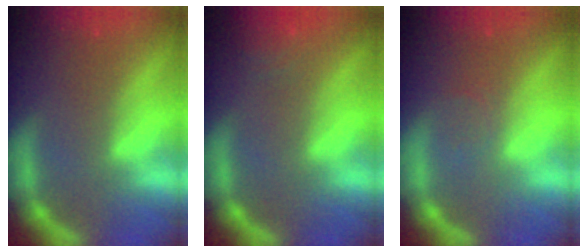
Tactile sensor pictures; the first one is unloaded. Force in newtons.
{"total": 3.0}
{"total": 1.0}